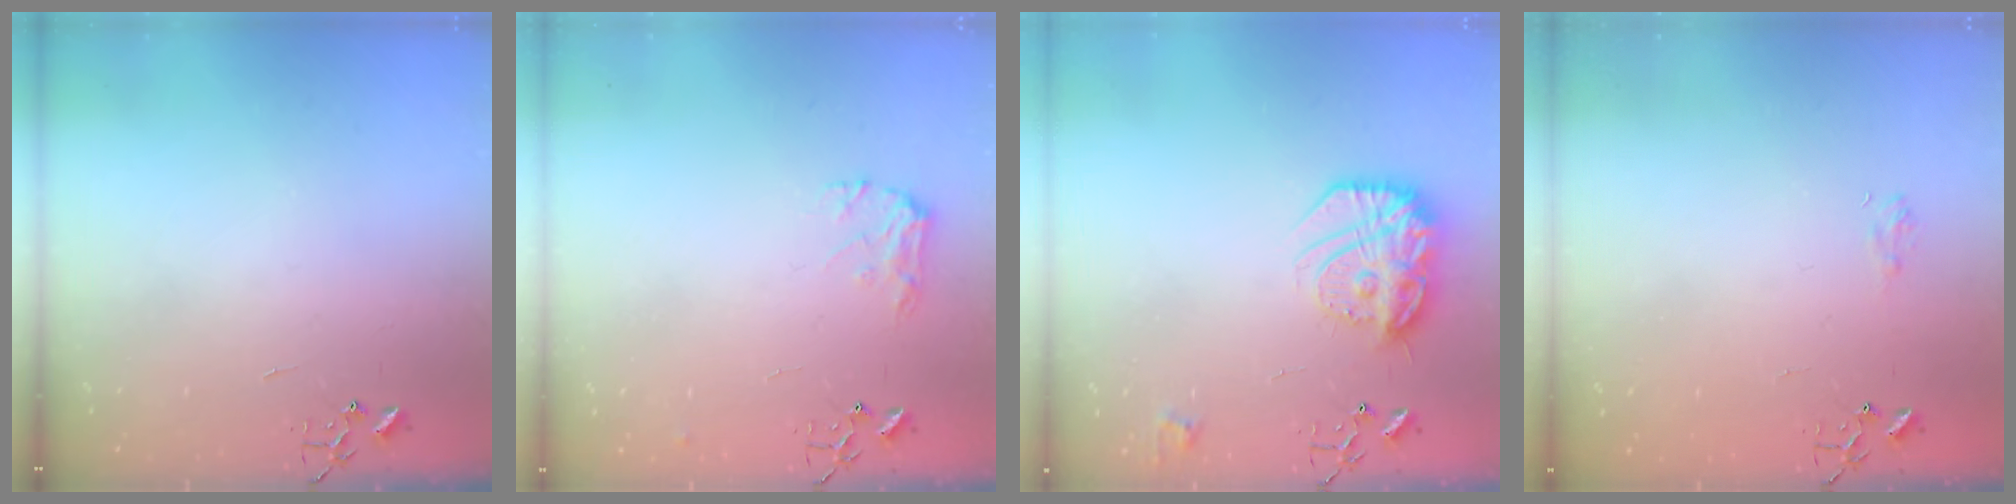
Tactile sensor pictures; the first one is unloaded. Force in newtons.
{"total": 7.9, "press": 7.9, "slide": 0.1}
{"total": 18.0, "press": 18.0, "slide": 1.3}
{"total": 6.9, "press": 6.8, "slide": 0.8}